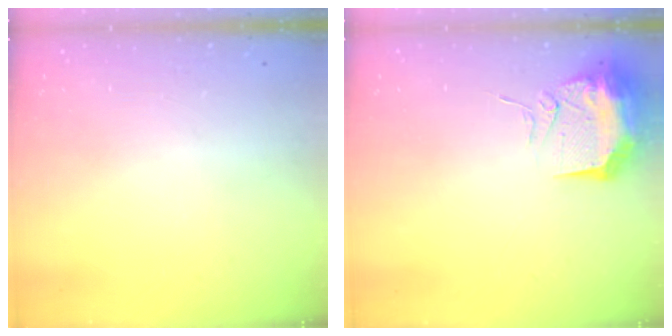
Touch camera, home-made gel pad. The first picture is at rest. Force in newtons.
{"total": 11.4, "press": 11.2, "slide": 1.9}